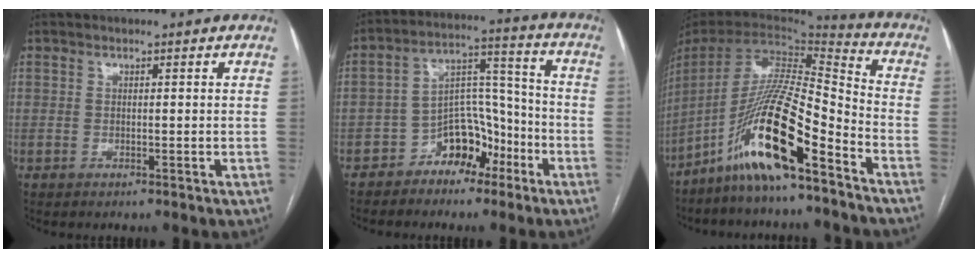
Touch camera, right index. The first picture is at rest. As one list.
[{"total": 9.4, "force": [-5.4, 5.9, 4.9], "torque": [-0.080, 0.037, -0.086]}, {"total": 18.3, "force": [-10.5, 2.2, 14.8], "torque": [-0.309, -0.024, -0.200]}]